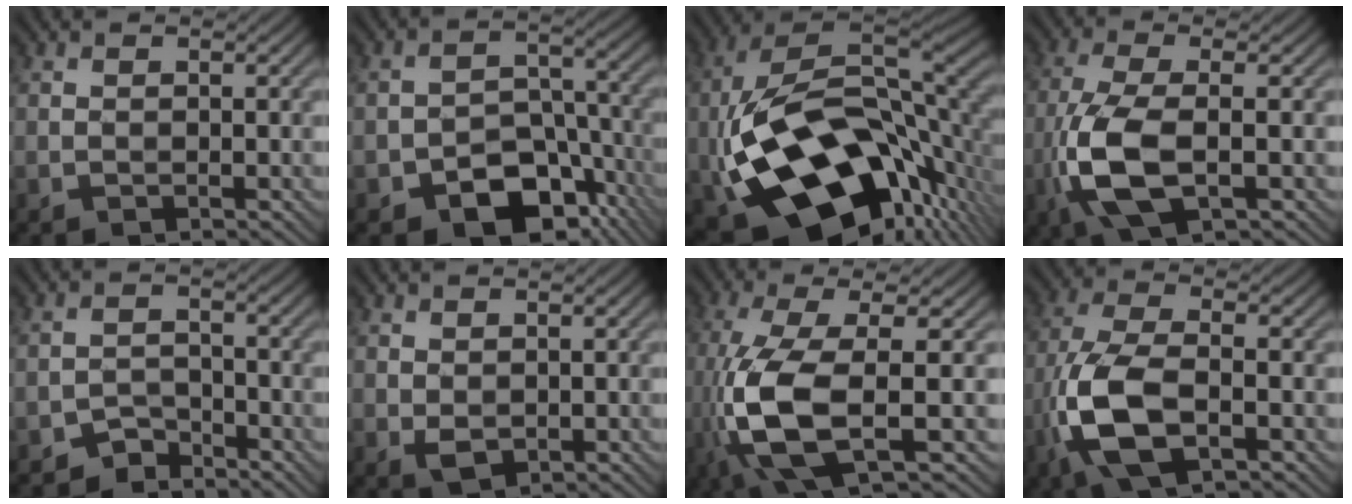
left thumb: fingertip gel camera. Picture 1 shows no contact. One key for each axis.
{"total": 9.8, "fx": -5.9, "fy": 5.8, "fz": 5.2, "tx": -0.069, "ty": -0.008, "tz": -0.096}
{"total": 19.7, "fx": -5.2, "fy": 10.4, "fz": 15.9, "tx": -0.337, "ty": -0.004, "tz": -0.081}
{"total": 8.2, "fx": -2.3, "fy": 2.8, "fz": 7.4, "tx": -0.174, "ty": 0.003, "tz": -0.049}
{"total": 2.6, "fx": -2.5, "fy": 0.6, "fz": -0.3, "tx": 0.015, "ty": 0.013, "tz": -0.054}
{"total": 0.9, "fx": 0.3, "fy": 0.6, "fz": 0.5, "tx": -0.011, "ty": -0.001, "tz": 0.011}
{"total": 10.6, "fx": -2.2, "fy": 2.8, "fz": 10.0, "tx": -0.226, "ty": -0.007, "tz": -0.048}
{"total": 9.8, "fx": -3.5, "fy": 3.9, "fz": 8.3, "tx": -0.193, "ty": 0.000, "tz": -0.077}